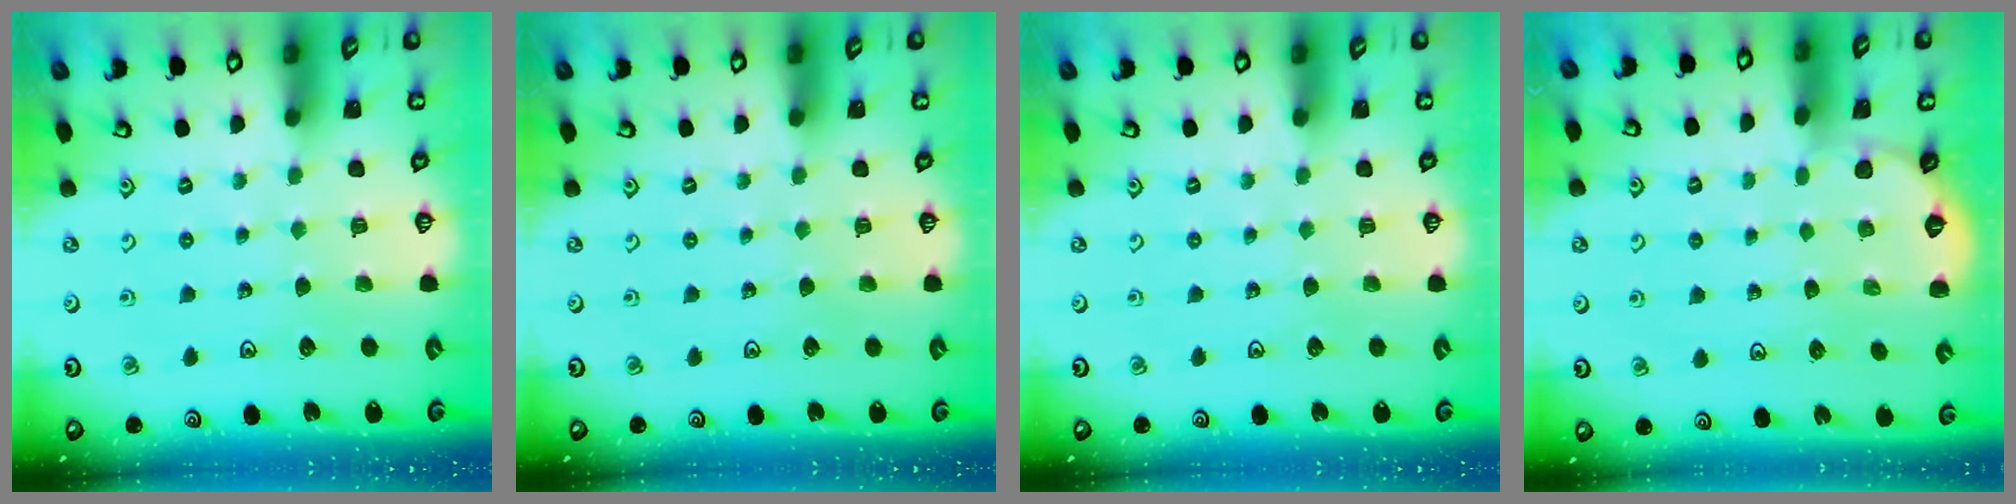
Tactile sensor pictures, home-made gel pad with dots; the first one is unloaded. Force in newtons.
{"total": 0.0}
{"total": 0.0}
{"total": 0.0}